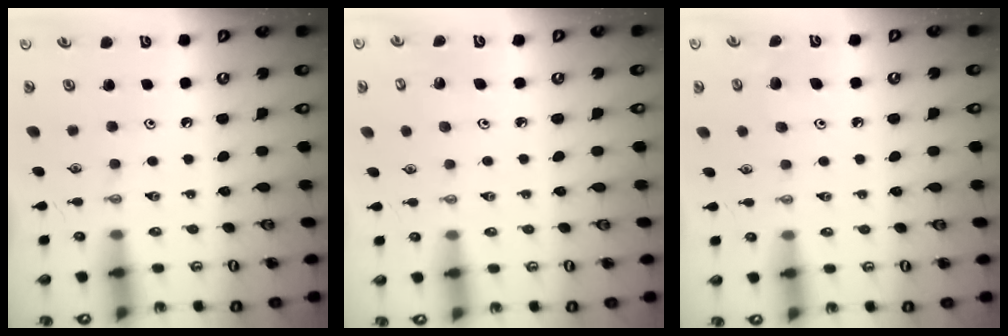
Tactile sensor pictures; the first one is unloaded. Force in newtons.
{"total": 2.8, "press": 2.7, "slide": 0.5}
{"total": 4.5, "press": 4.5, "slide": 0.3}